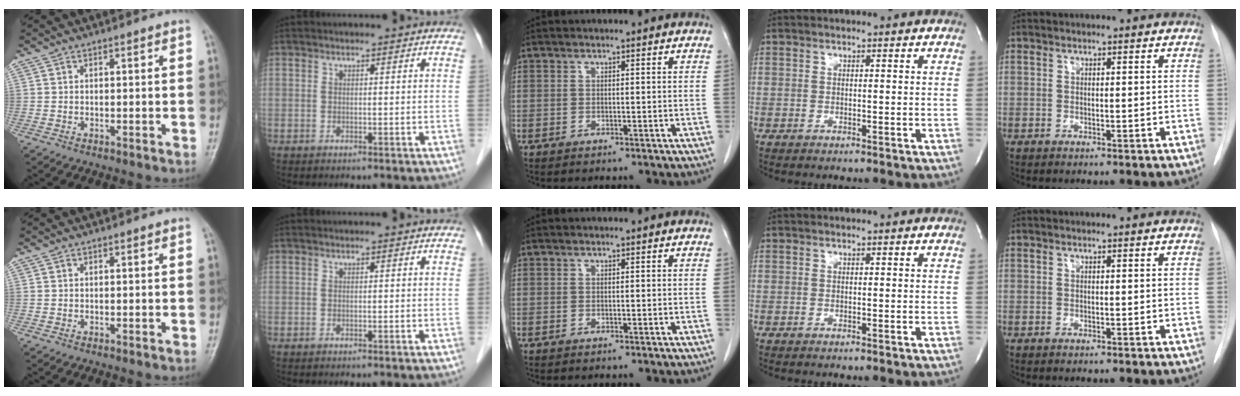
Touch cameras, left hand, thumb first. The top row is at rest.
{}